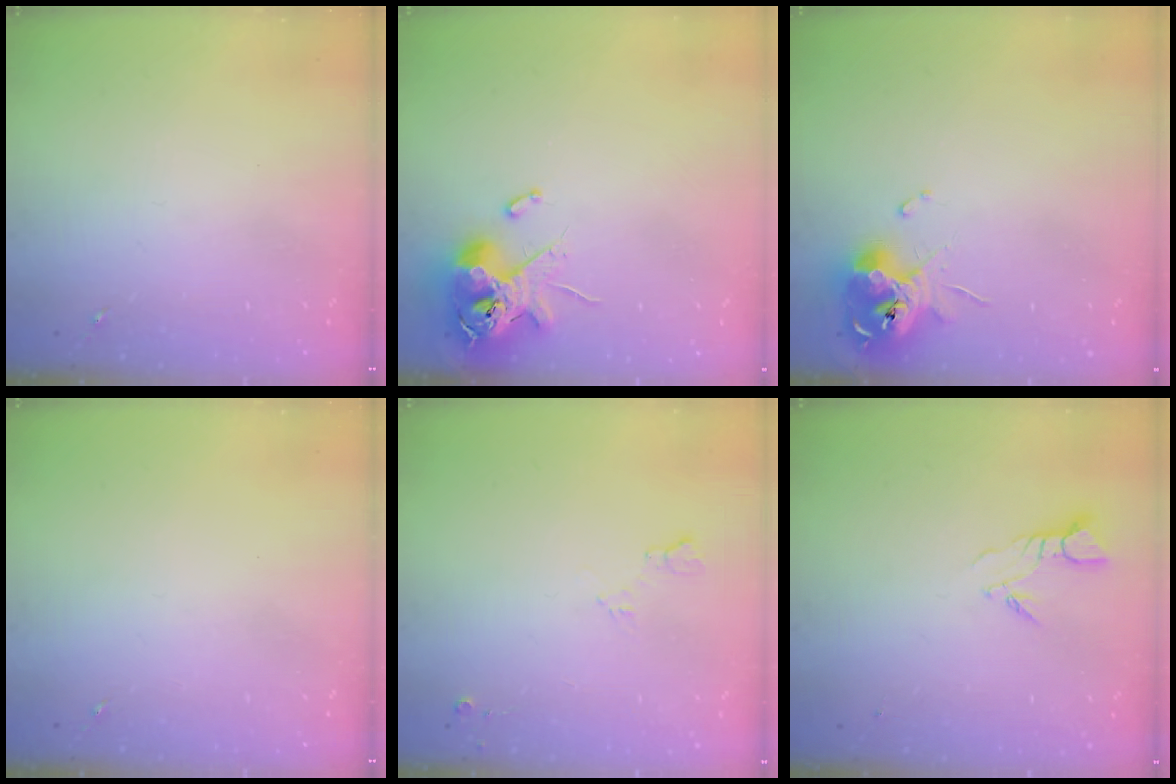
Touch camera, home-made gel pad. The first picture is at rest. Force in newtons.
{"total": 12.6, "press": 12.4, "slide": 2.1}
{"total": 12.4, "press": 12.2, "slide": 1.6}
{"total": 0.0}
{"total": 6.0, "press": 6.0, "slide": 1.0}
{"total": 4.3, "press": 4.3, "slide": 0.3}